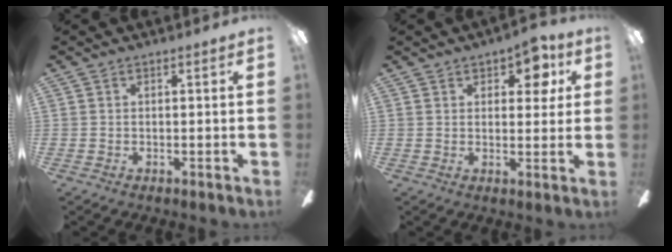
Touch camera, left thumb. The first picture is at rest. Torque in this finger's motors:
{"motor_torque": [0.22, 0.30, 0.03, -0.06, 0.00]}